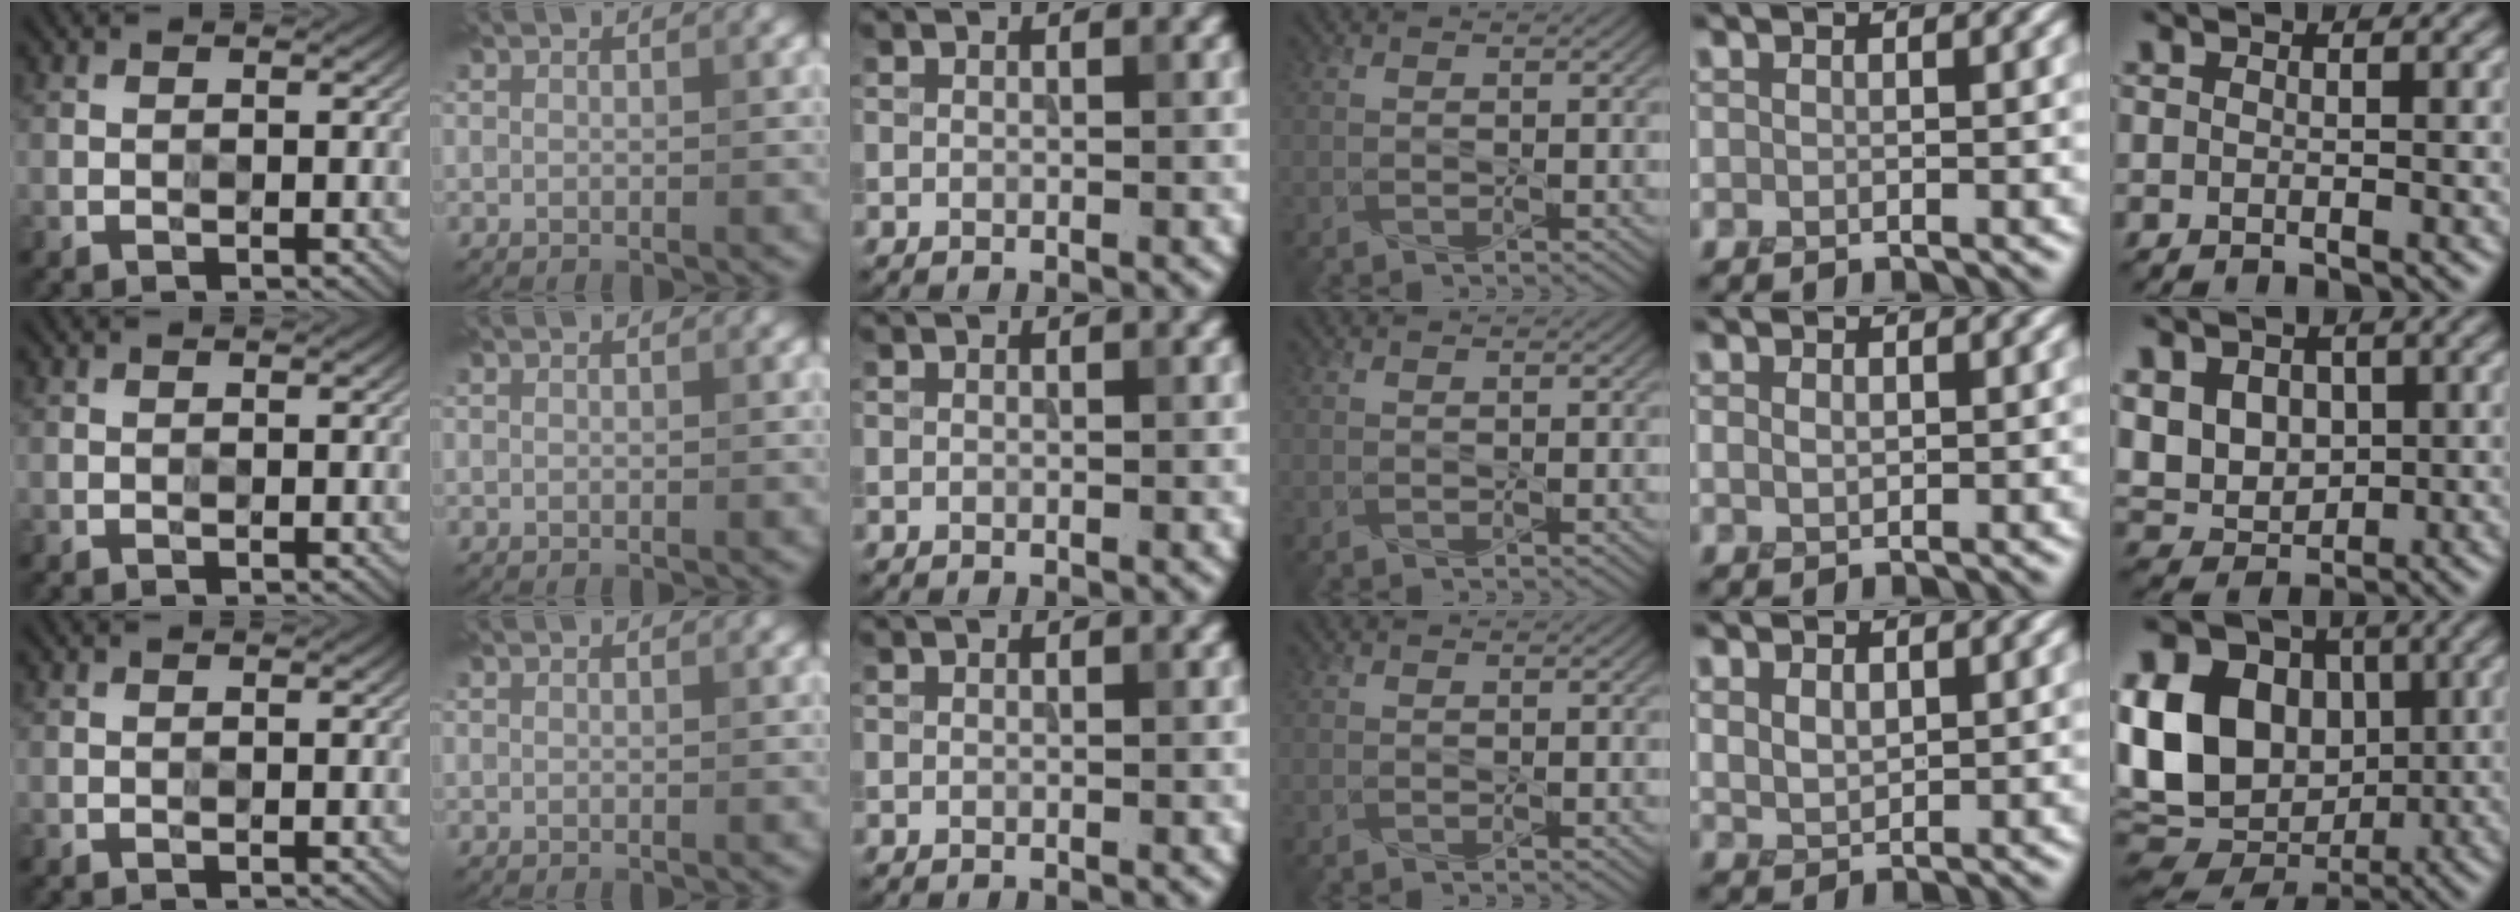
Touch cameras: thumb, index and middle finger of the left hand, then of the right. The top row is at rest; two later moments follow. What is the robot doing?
{"motion": "press", "object": "gel pad"}